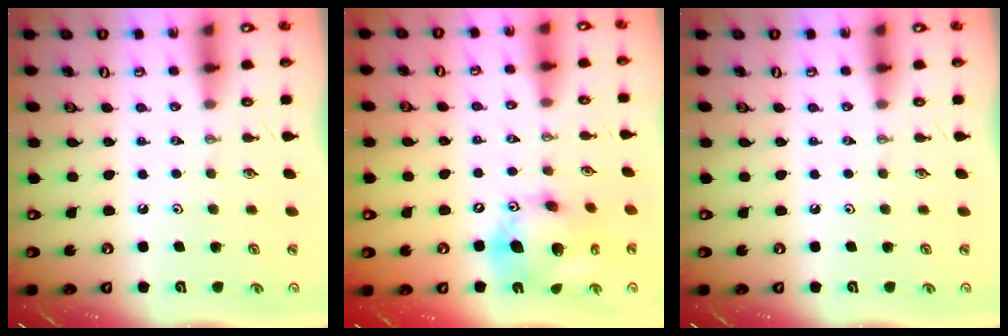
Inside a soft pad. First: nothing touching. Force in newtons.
{"total": 16.0, "press": 15.7, "slide": 2.9}
{"total": 0.0}